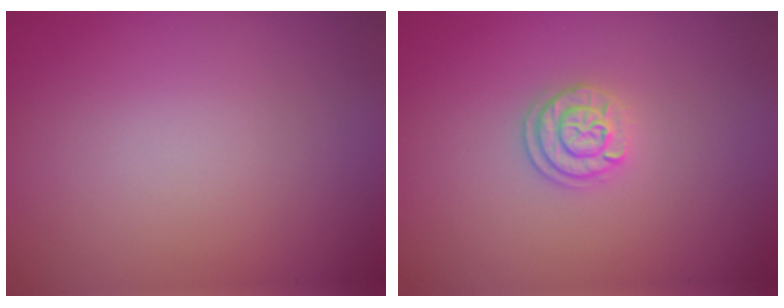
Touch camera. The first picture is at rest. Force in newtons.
{"total": 2.0, "press": 1.9, "slide": 0.8}